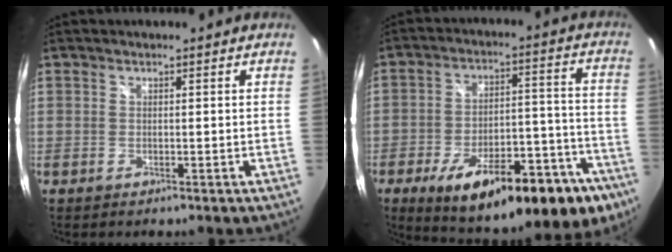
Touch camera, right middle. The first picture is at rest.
{"total": 26.8, "force": [-15.9, 9.9, 19.1], "torque": [-0.276, -0.005, -0.206]}